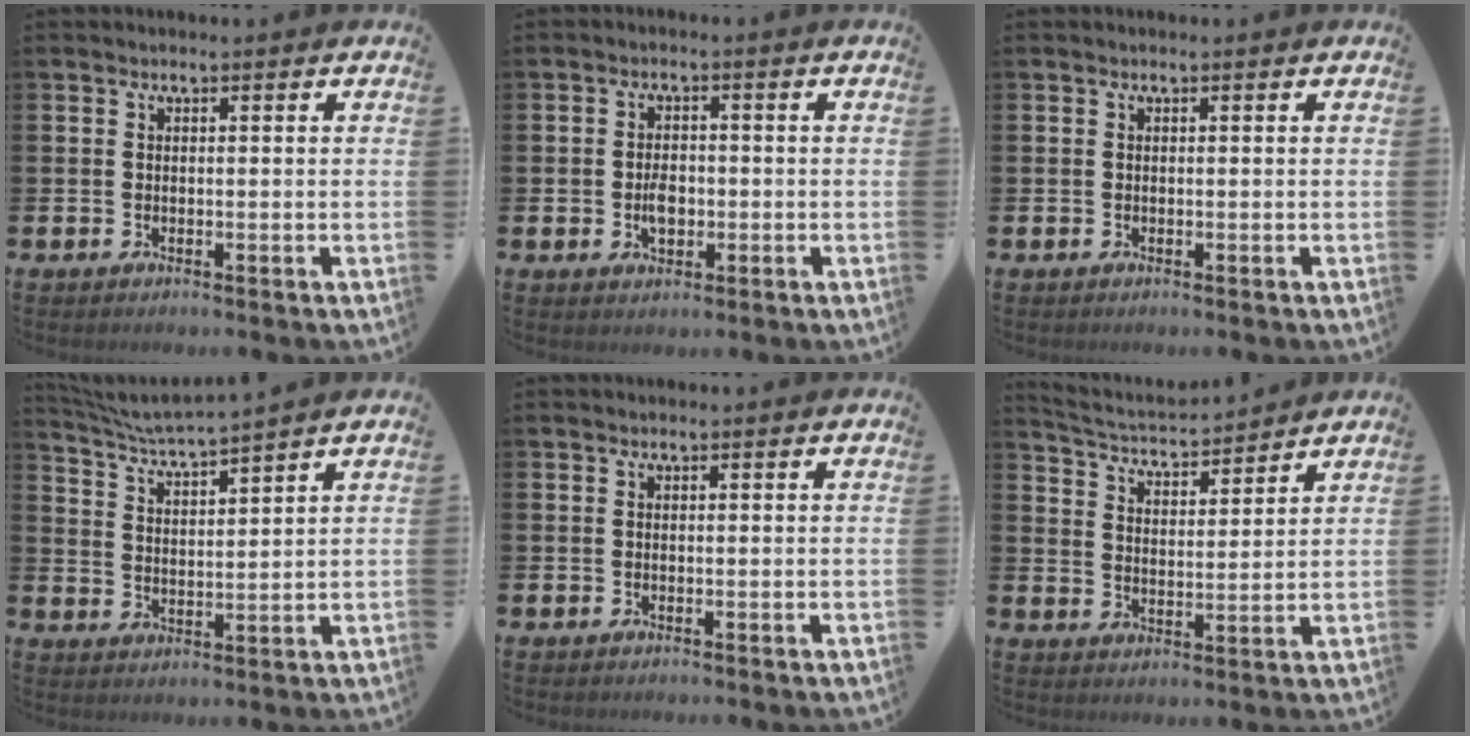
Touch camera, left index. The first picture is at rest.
{"total": 3.3, "force": [-0.6, 2.2, 2.4], "torque": [-0.037, 0.000, -0.012]}
{"total": 0.0}
{"total": 4.9, "force": [4.7, -0.4, 1.0], "torque": [-0.043, -0.032, 0.082]}
{"total": 0.0}
{"total": 4.3, "force": [4.3, 0.7, 0.3], "torque": [-0.028, -0.035, 0.070]}